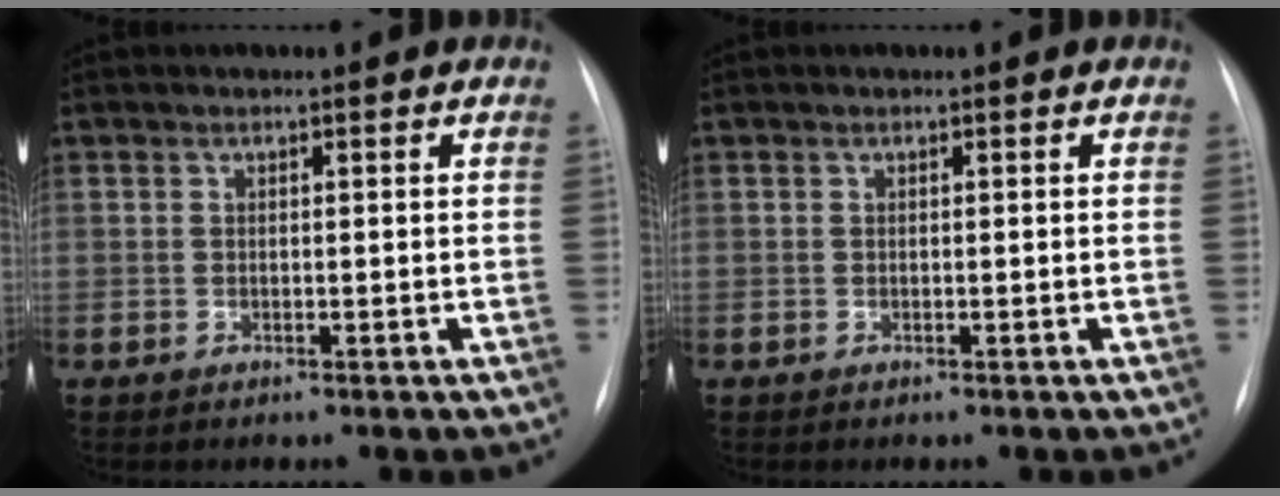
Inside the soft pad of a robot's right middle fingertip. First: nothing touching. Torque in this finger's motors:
{"motor_torque": [0.00, 0.00, 0.00, 0.00]}